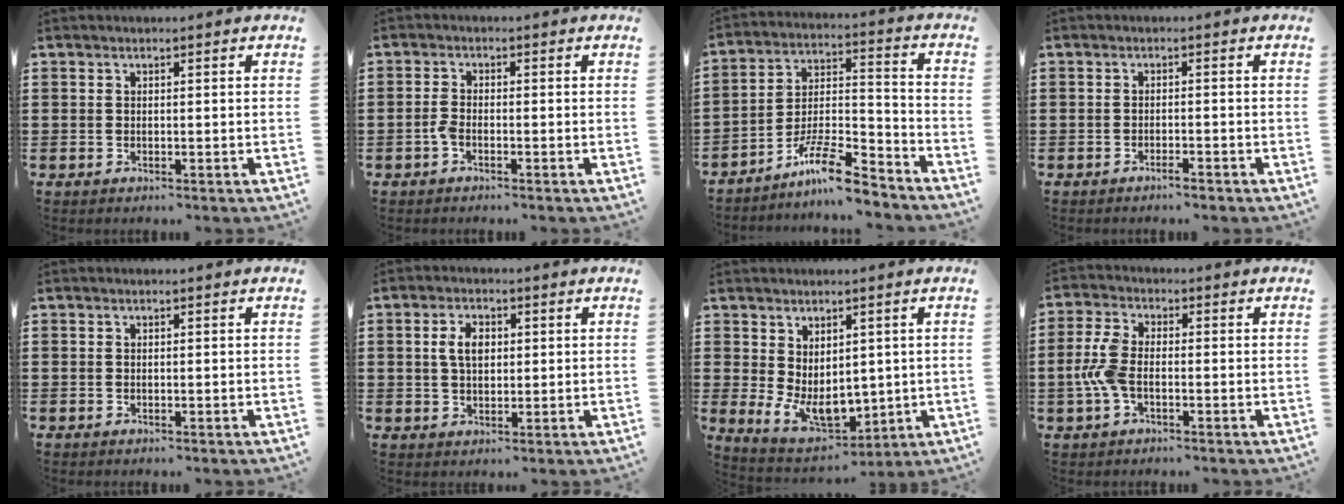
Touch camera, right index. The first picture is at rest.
{"total": 2.0, "force": [-1.1, 0.6, 1.5], "torque": [-0.044, -0.005, -0.025]}
{"total": 10.9, "force": [-8.9, 2.0, 6.0], "torque": [-0.110, 0.025, -0.171]}
{"total": 1.4, "force": [-1.2, 0.1, 0.7], "torque": [-0.014, 0.000, -0.023]}
{"total": 0.0}
{"total": 4.3, "force": [0.8, 2.6, 3.4], "torque": [-0.073, 0.014, 0.011]}
{"total": 7.2, "force": [0.6, 5.0, 5.1], "torque": [-0.105, -0.001, 0.016]}
{"total": 5.6, "force": [-1.2, 3.0, 4.7], "torque": [-0.124, -0.006, -0.031]}